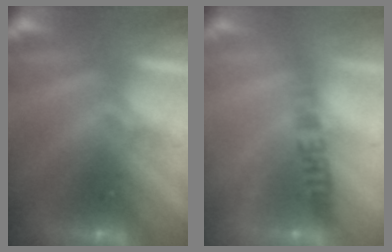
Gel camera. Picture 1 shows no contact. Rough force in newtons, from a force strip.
{"total": 2.4}